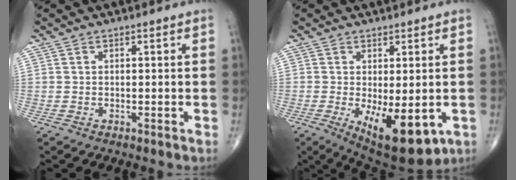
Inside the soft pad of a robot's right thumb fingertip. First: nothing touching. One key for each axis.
{"total": 11.7, "fx": -3.2, "fy": 4.8, "fz": 10.2, "tx": -0.139, "ty": -0.021, "tz": -0.030}